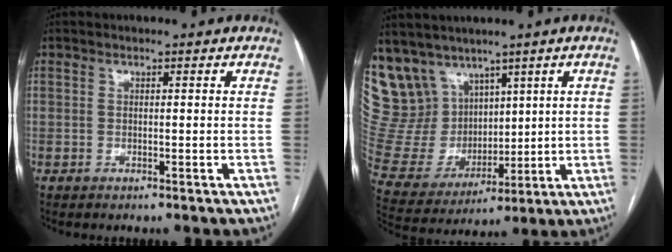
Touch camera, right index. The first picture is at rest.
{"total": 17.2, "force": [11.0, 12.3, 5.0], "torque": [-0.134, 0.059, 0.241]}